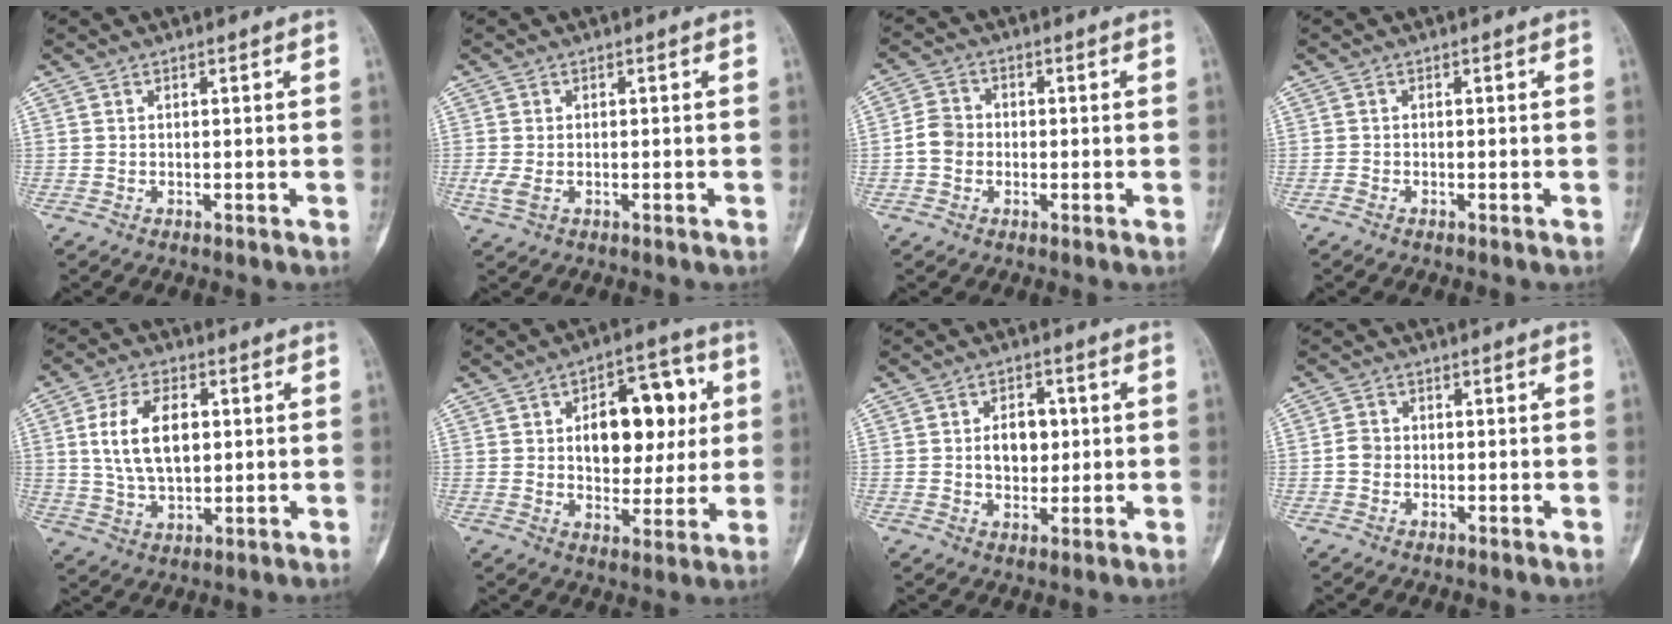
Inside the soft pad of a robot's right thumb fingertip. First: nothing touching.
{"total": 2.6, "force": [-0.6, 1.5, 2.0], "torque": [-0.056, 0.002, -0.012]}
{"total": 4.7, "force": [-0.8, 4.0, 2.2], "torque": [-0.033, 0.013, -0.024]}
{"total": 0.6, "force": [-0.5, 0.2, 0.2], "torque": [-0.008, 0.001, -0.013]}
{"total": 12.3, "force": [2.0, 7.2, 9.7], "torque": [-0.161, 0.000, 0.040]}
{"total": 16.0, "force": [3.1, 9.5, 12.5], "torque": [-0.124, 0.009, 0.045]}
{"total": 7.1, "force": [0.6, 5.0, 5.0], "torque": [-0.044, 0.002, 0.010]}
{"total": 2.4, "force": [-0.5, 2.1, 1.1], "torque": [-0.012, 0.007, -0.013]}